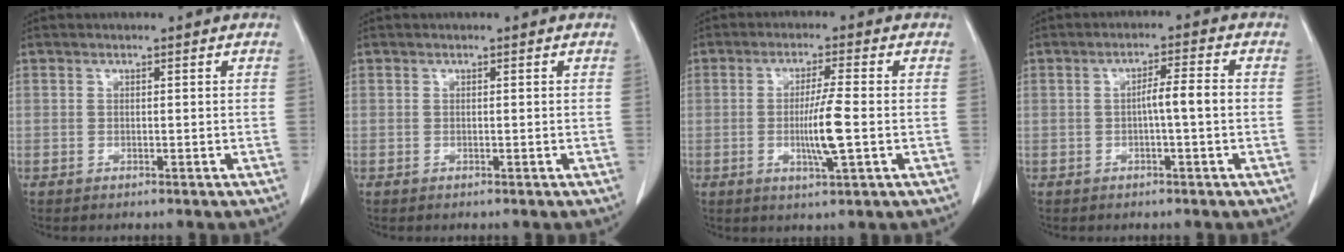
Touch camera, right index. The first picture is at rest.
{"total": 0.0}
{"total": 6.5, "force": [-1.1, -0.3, 6.4], "torque": [-0.114, -0.012, -0.021]}
{"total": 3.8, "force": [-0.6, 0.0, 3.8], "torque": [-0.064, 0.006, -0.011]}